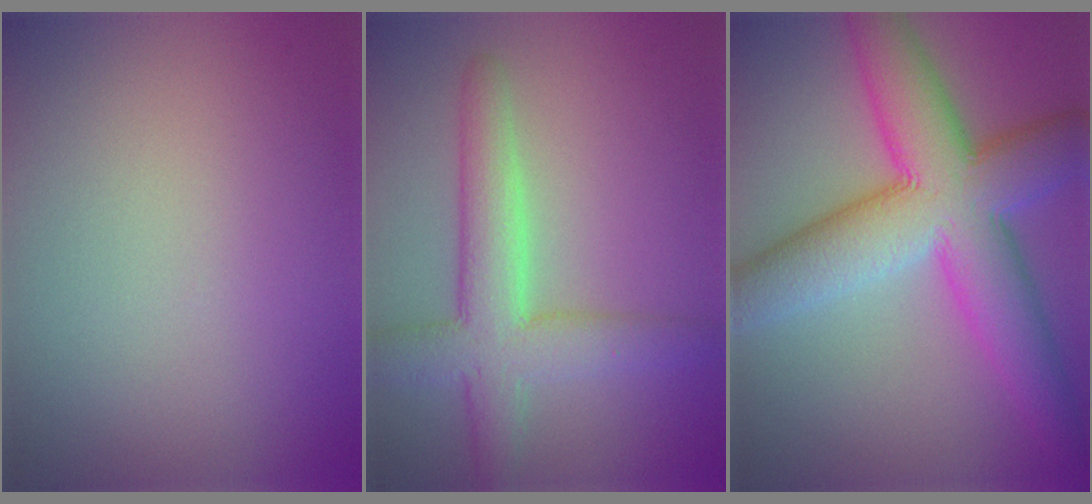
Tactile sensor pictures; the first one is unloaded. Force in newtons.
{"total": 5.8, "press": 5.8, "slide": 0.2}
{"total": 11.1, "press": 11.1, "slide": 0.2}